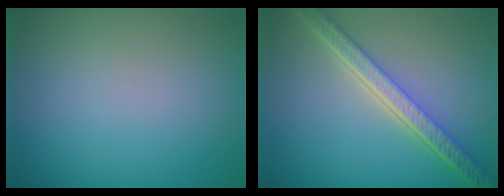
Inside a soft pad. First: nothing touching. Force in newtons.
{"total": 5.6, "press": 4.2, "slide": 3.7}